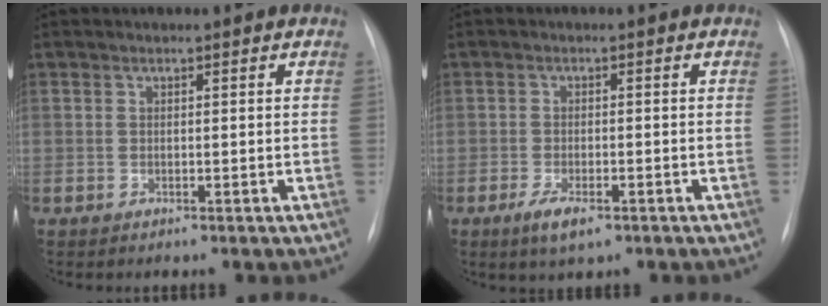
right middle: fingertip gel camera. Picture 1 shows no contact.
{"total": 3.7, "force": [-1.9, 1.1, 2.9], "torque": [-0.060, -0.006, -0.030]}